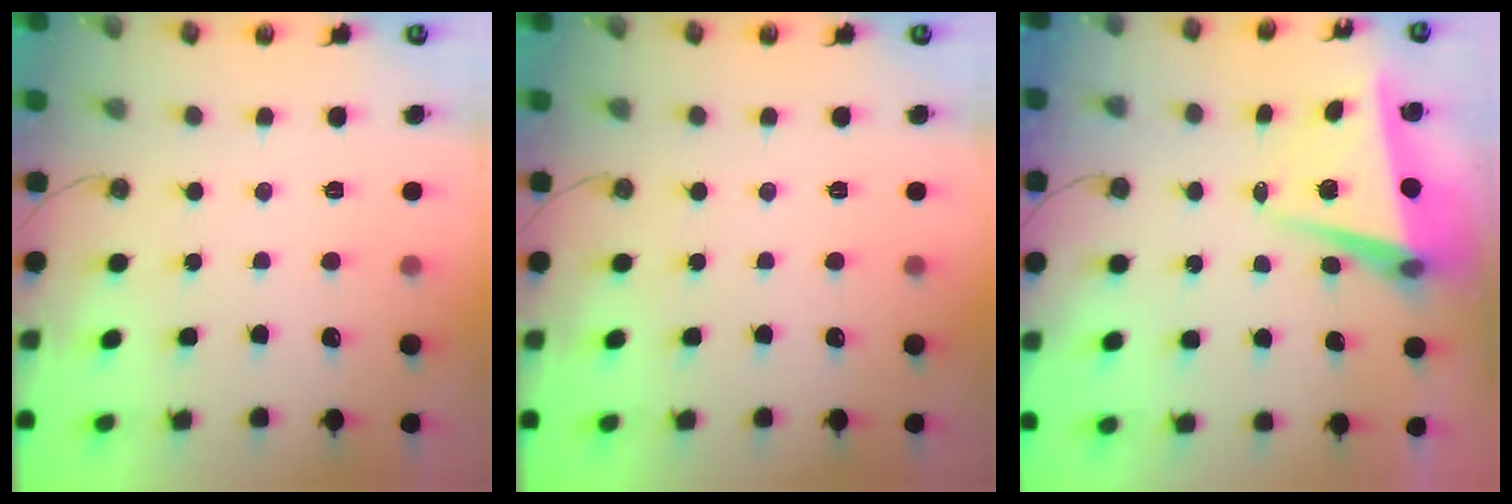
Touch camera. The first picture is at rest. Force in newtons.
{"total": 0.0}
{"total": 5.8, "press": 5.7, "slide": 1.5}